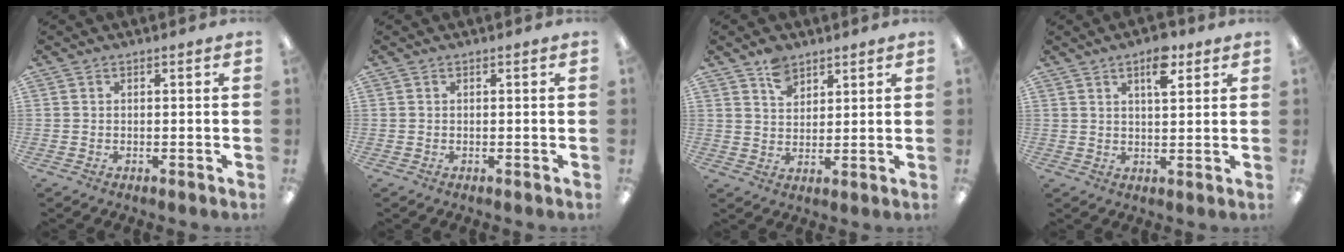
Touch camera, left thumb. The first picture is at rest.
{"total": 0.0}
{"total": 6.0, "force": [4.3, 3.6, 2.1], "torque": [-0.030, -0.016, 0.078]}
{"total": 6.6, "force": [4.1, 2.6, 4.6], "torque": [-0.060, -0.015, 0.064]}